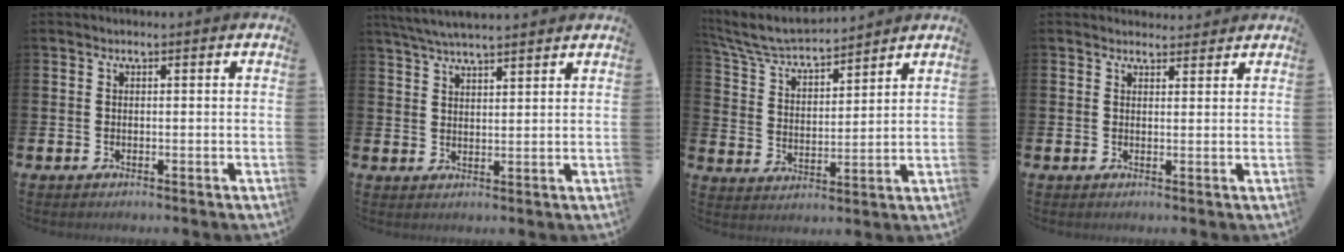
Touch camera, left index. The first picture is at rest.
{"total": 5.0, "force": [4.7, 0.4, 1.5], "torque": [-0.049, -0.011, 0.088]}
{"total": 6.5, "force": [6.2, 0.9, 1.9], "torque": [-0.069, -0.042, 0.108]}
{"total": 2.0, "force": [1.9, 0.5, -0.1], "torque": [0.008, -0.010, 0.033]}